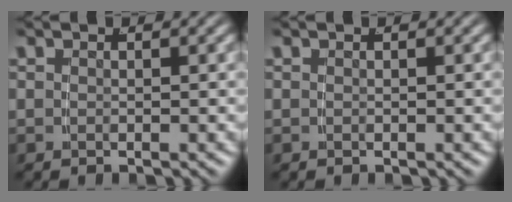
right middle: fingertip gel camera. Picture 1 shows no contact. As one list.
[{"total": 0.0}]